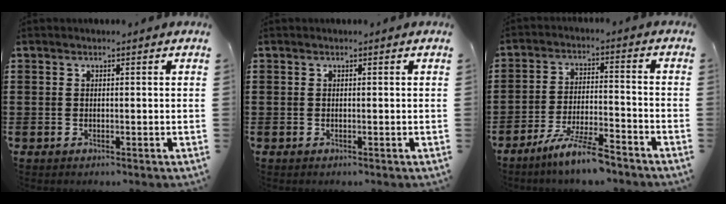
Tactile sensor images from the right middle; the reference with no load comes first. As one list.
[{"total": 0.0}, {"total": 7.5, "force": [-6.2, 0.5, 4.3], "torque": [-0.093, -0.006, -0.118]}]